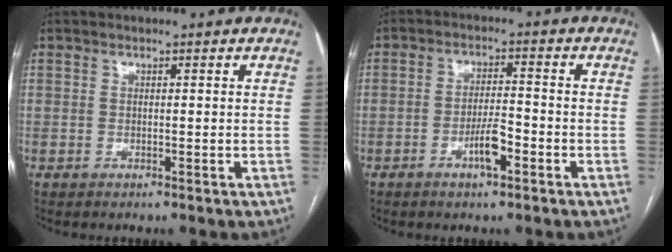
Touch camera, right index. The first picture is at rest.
{"total": 4.7, "force": [-2.3, 0.9, 4.0], "torque": [-0.075, 0.001, -0.043]}